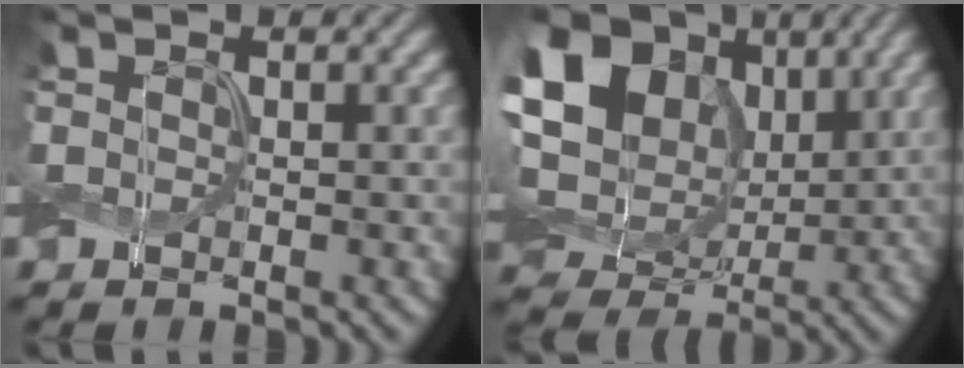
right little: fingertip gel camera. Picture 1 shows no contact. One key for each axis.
{"total": 18.4, "fx": 6.0, "fy": 13.4, "fz": 11.1, "tx": -0.257, "ty": 0.053, "tz": 0.099}